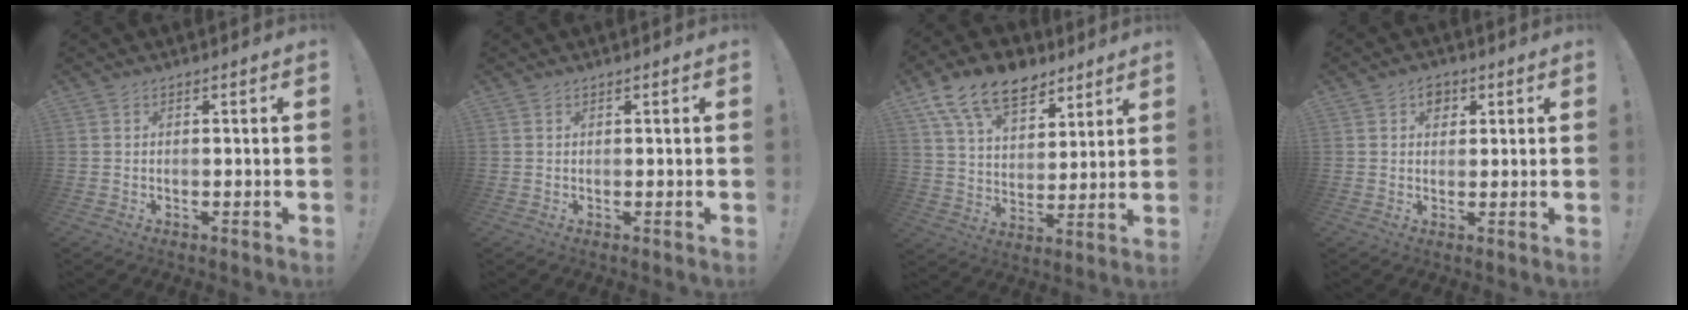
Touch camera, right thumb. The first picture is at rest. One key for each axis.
{"total": 0.0}
{"total": 16.3, "fx": 10.4, "fy": 9.3, "fz": 8.4, "tx": -0.139, "ty": -0.060, "tz": 0.191}
{"total": 3.6, "fx": 1.7, "fy": 2.9, "fz": 1.4, "tx": -0.006, "ty": -0.007, "tz": 0.025}